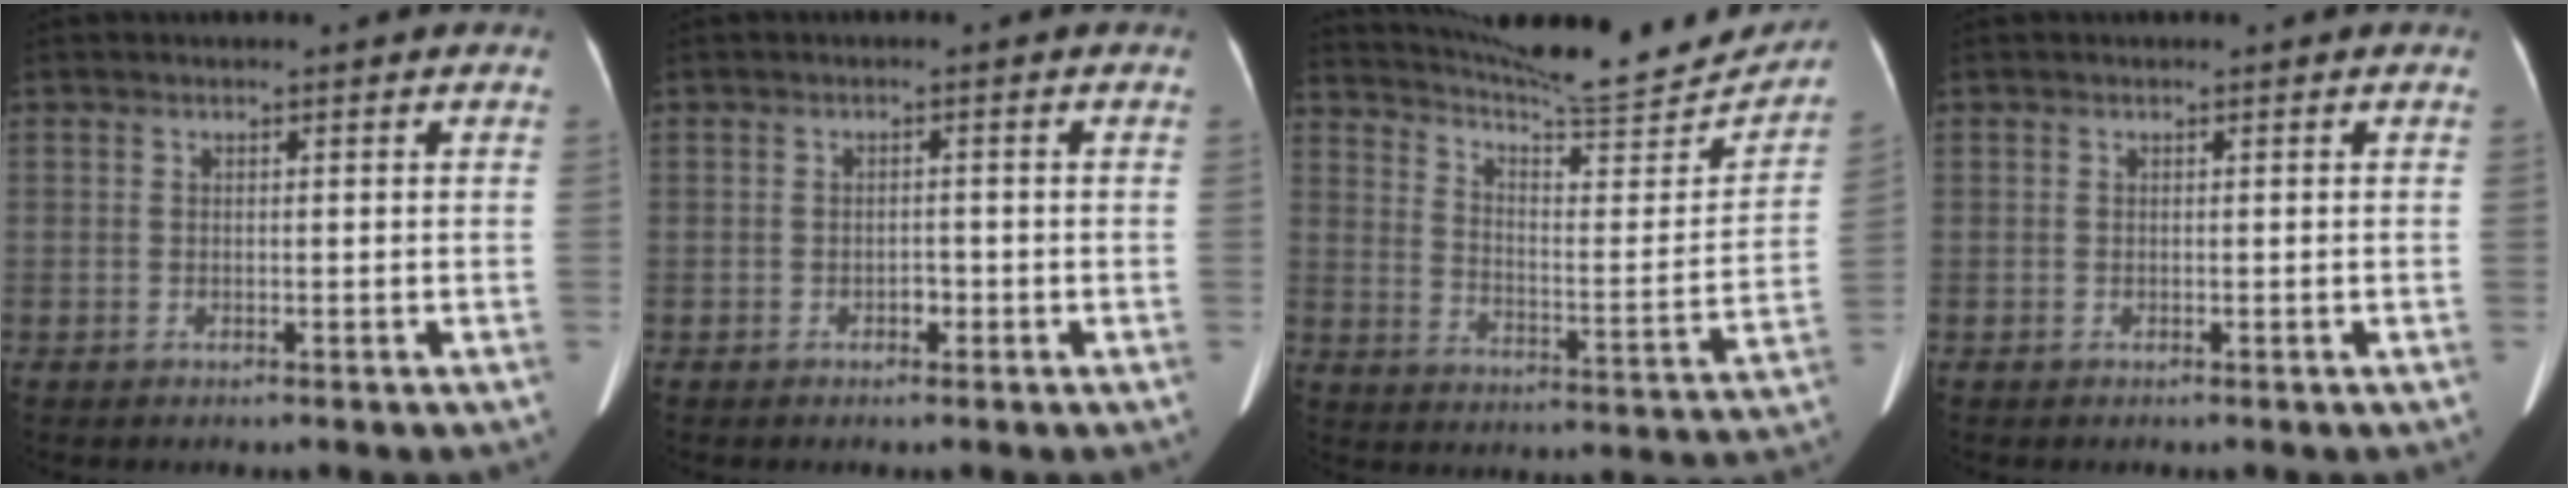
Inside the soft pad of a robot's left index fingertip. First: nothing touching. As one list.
[{"total": 1.2, "force": [-0.6, 0.7, 0.7], "torque": [-0.009, 0.004, -0.009]}, {"total": 22.5, "force": [21.1, 2.1, 7.4], "torque": [-0.118, -0.049, 0.291]}, {"total": 0.0}]